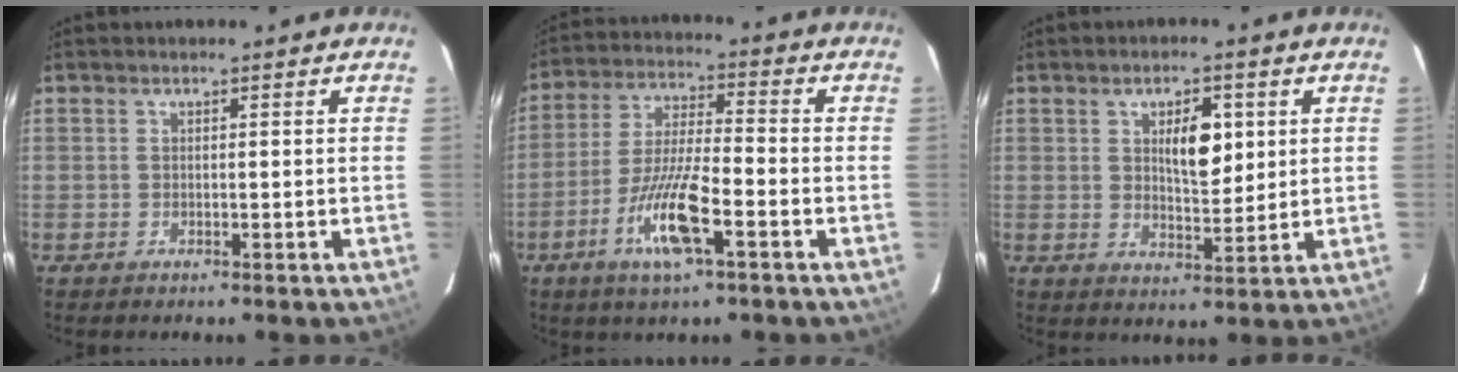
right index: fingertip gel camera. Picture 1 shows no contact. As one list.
[{"total": 11.4, "force": [-5.0, 1.6, 10.1], "torque": [-0.200, -0.010, -0.093]}, {"total": 6.3, "force": [1.9, 2.4, 5.5], "torque": [-0.089, 0.000, 0.037]}]